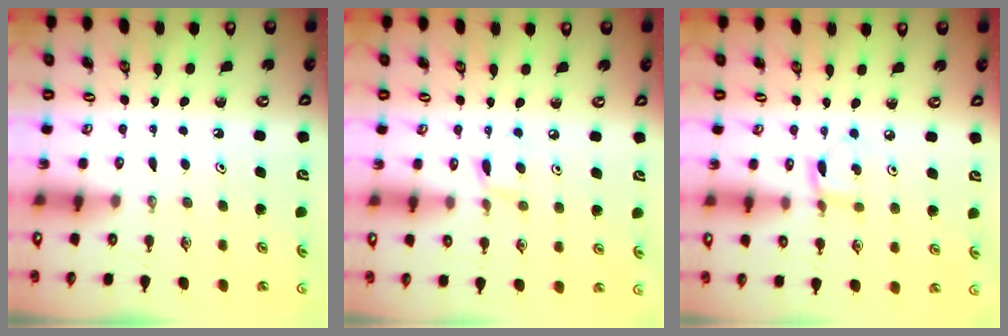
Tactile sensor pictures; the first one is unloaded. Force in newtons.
{"total": 5.6, "press": 5.6, "slide": 0.6}
{"total": 2.6, "press": 2.6, "slide": 0.3}